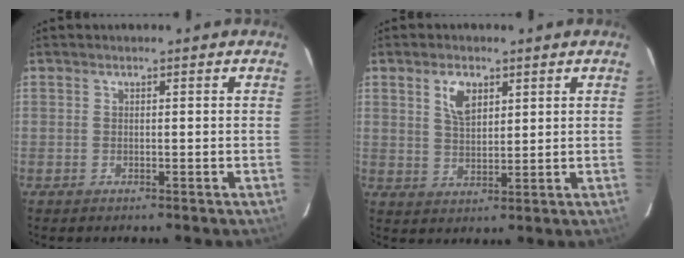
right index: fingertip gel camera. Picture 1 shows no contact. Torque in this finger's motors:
{"motor_torque": [0.09, 0.03, 0.12, 0.05]}